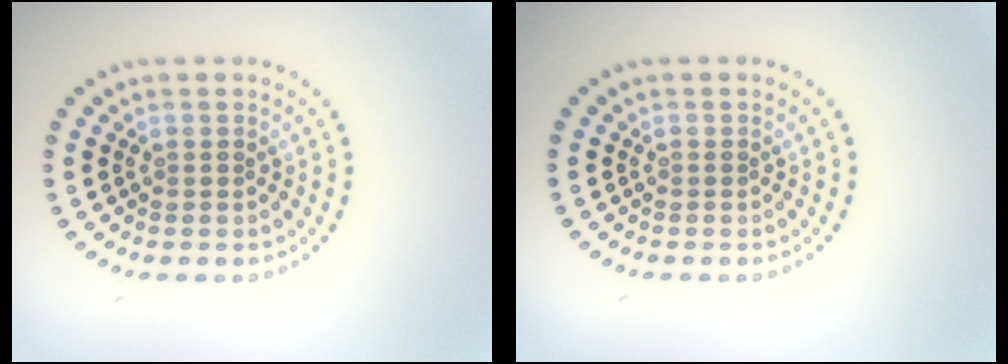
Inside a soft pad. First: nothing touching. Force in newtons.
{"total": 0.0}